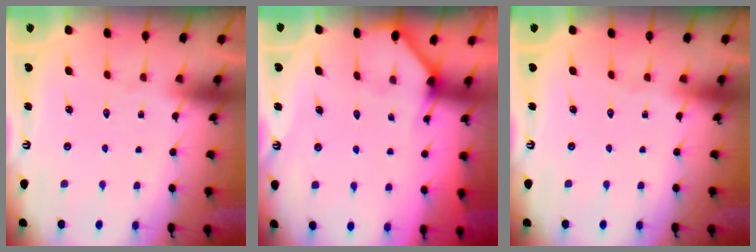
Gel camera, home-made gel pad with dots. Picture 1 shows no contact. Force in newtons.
{"total": 1.8, "press": 1.8, "slide": 0.1}
{"total": 0.0}